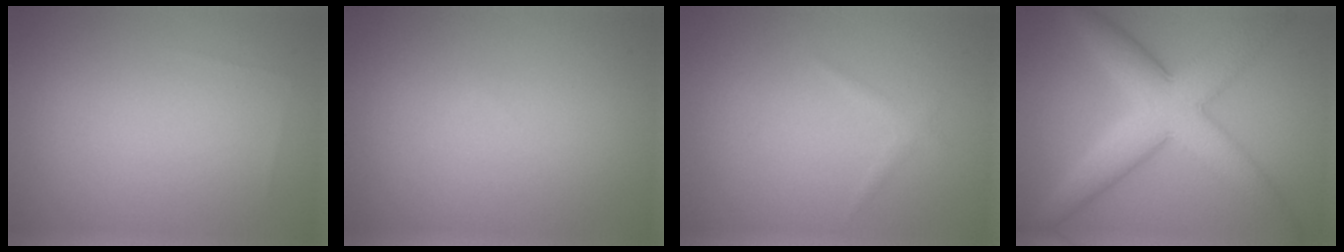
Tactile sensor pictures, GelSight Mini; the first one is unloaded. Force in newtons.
{"total": 0.0}
{"total": 0.8, "press": 0.8, "slide": 0.1}
{"total": 8.0, "press": 8.0, "slide": 0.2}